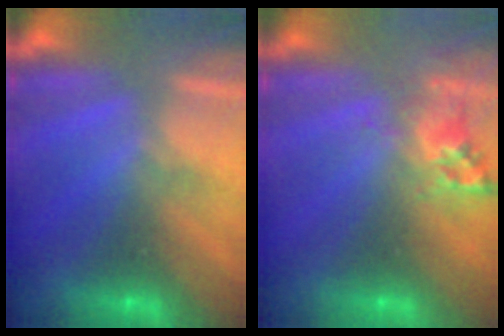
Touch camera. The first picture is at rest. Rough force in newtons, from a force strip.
{"total": 2.5}